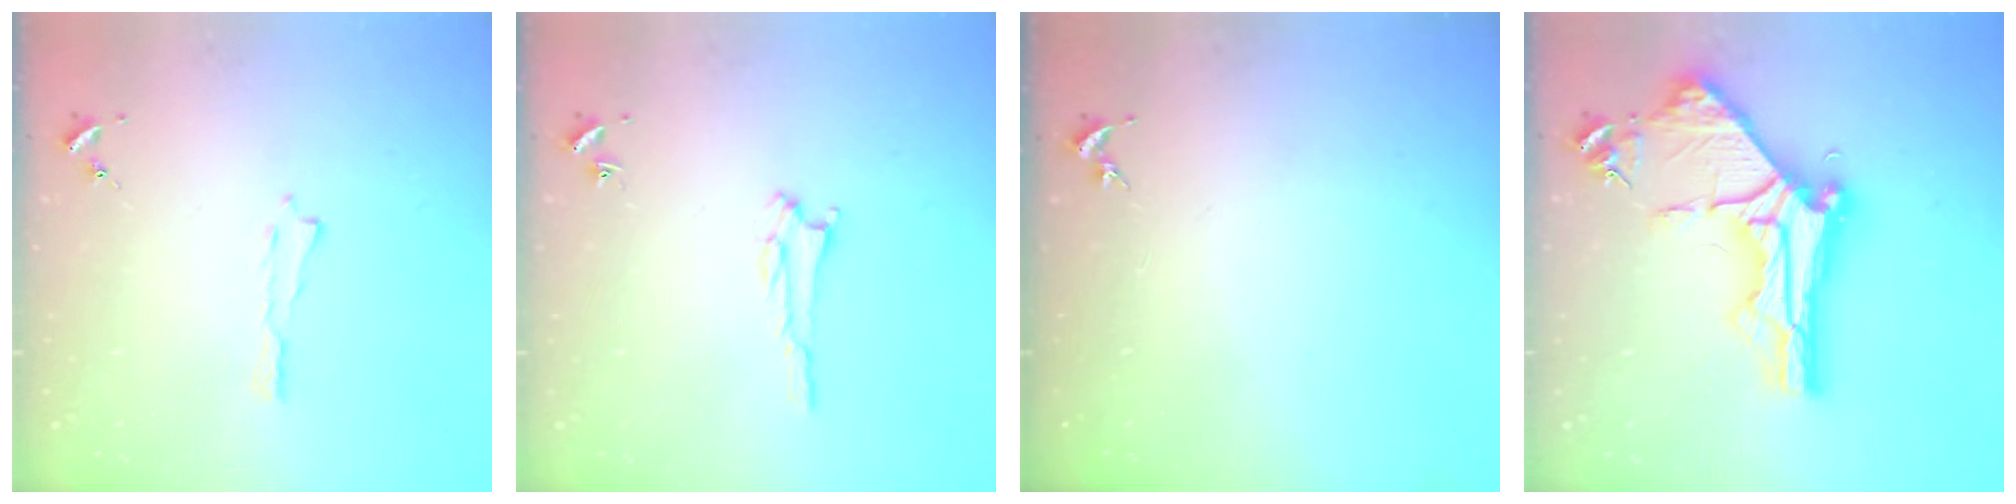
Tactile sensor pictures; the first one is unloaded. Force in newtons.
{"total": 1.5, "press": 1.5, "slide": 0.2}
{"total": 0.0}
{"total": 10.3, "press": 10.2, "slide": 1.2}